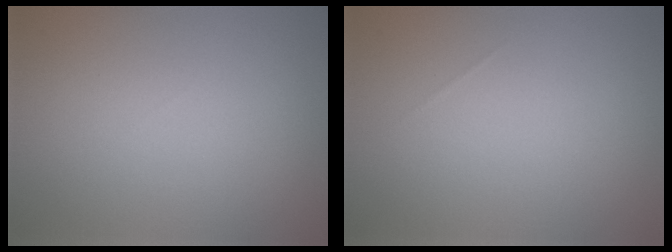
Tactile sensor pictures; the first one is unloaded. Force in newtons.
{"total": 0.0}